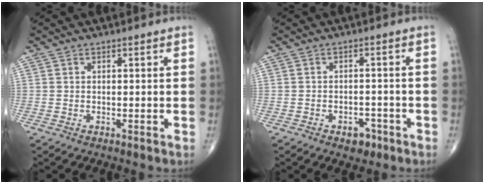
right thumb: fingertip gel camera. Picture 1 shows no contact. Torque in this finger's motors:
{"motor_torque": [2.37, 0.99, 0.21, -0.49, 0.02]}